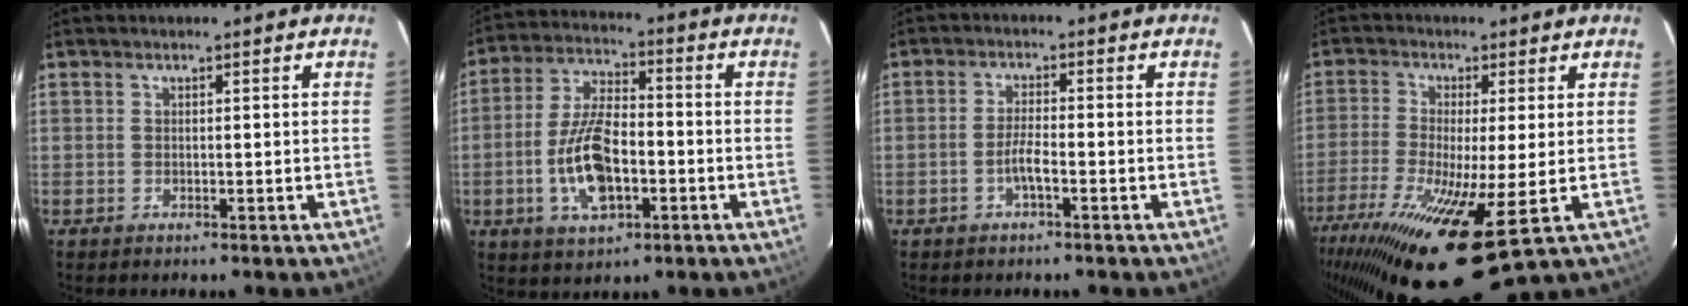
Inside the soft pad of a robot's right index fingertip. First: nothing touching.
{"total": 12.6, "force": [-3.6, 5.9, 10.6], "torque": [-0.217, 0.004, -0.062]}
{"total": 3.0, "force": [-1.6, 0.4, 2.5], "torque": [-0.055, 0.004, -0.032]}
{"total": 18.7, "force": [-7.9, 3.4, 16.6], "torque": [-0.342, -0.072, -0.140]}